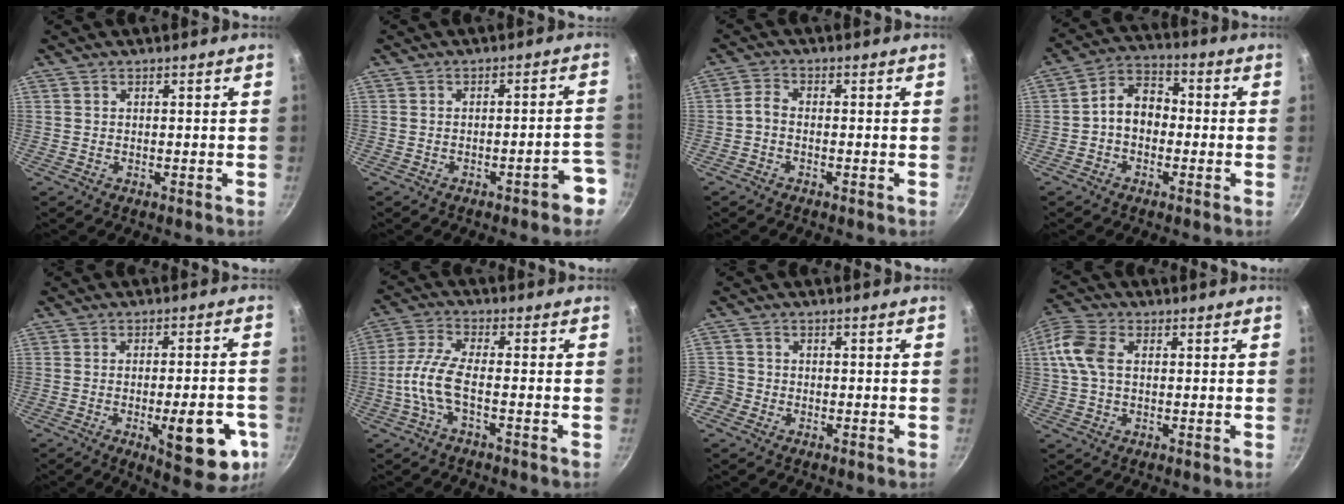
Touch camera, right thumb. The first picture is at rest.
{"total": 5.9, "force": [-3.4, 1.5, 4.5], "torque": [-0.041, 0.045, -0.033]}
{"total": 2.3, "force": [-1.0, 1.0, 1.8], "torque": [-0.052, 0.014, -0.028]}
{"total": 7.7, "force": [-1.1, 5.7, 5.0], "torque": [-0.052, 0.033, -0.037]}
{"total": 14.9, "force": [-5.1, 5.2, 13.0], "torque": [-0.141, 0.012, -0.062]}
{"total": 7.0, "force": [-2.3, 2.0, 6.3], "torque": [-0.153, 0.023, -0.057]}
{"total": 3.5, "force": [-1.8, 2.9, 0.8], "torque": [-0.019, 0.017, -0.038]}
{"total": 8.6, "force": [1.2, 5.5, 6.5], "torque": [-0.141, 0.018, 0.014]}